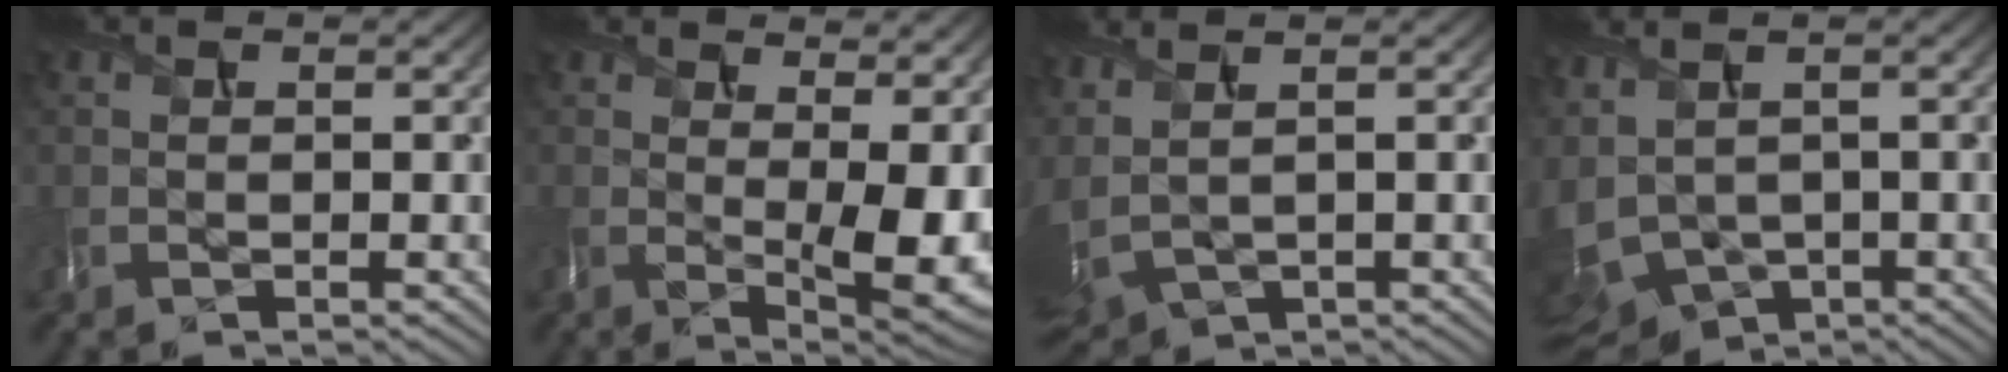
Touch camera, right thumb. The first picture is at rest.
{"total": 11.2, "force": [0.7, 4.2, 10.3], "torque": [-0.141, -0.005, 0.029]}
{"total": 4.9, "force": [2.6, 2.5, 3.4], "torque": [-0.124, 0.011, 0.062]}
{"total": 7.2, "force": [-0.2, 4.7, 5.4], "torque": [-0.157, -0.020, 0.011]}